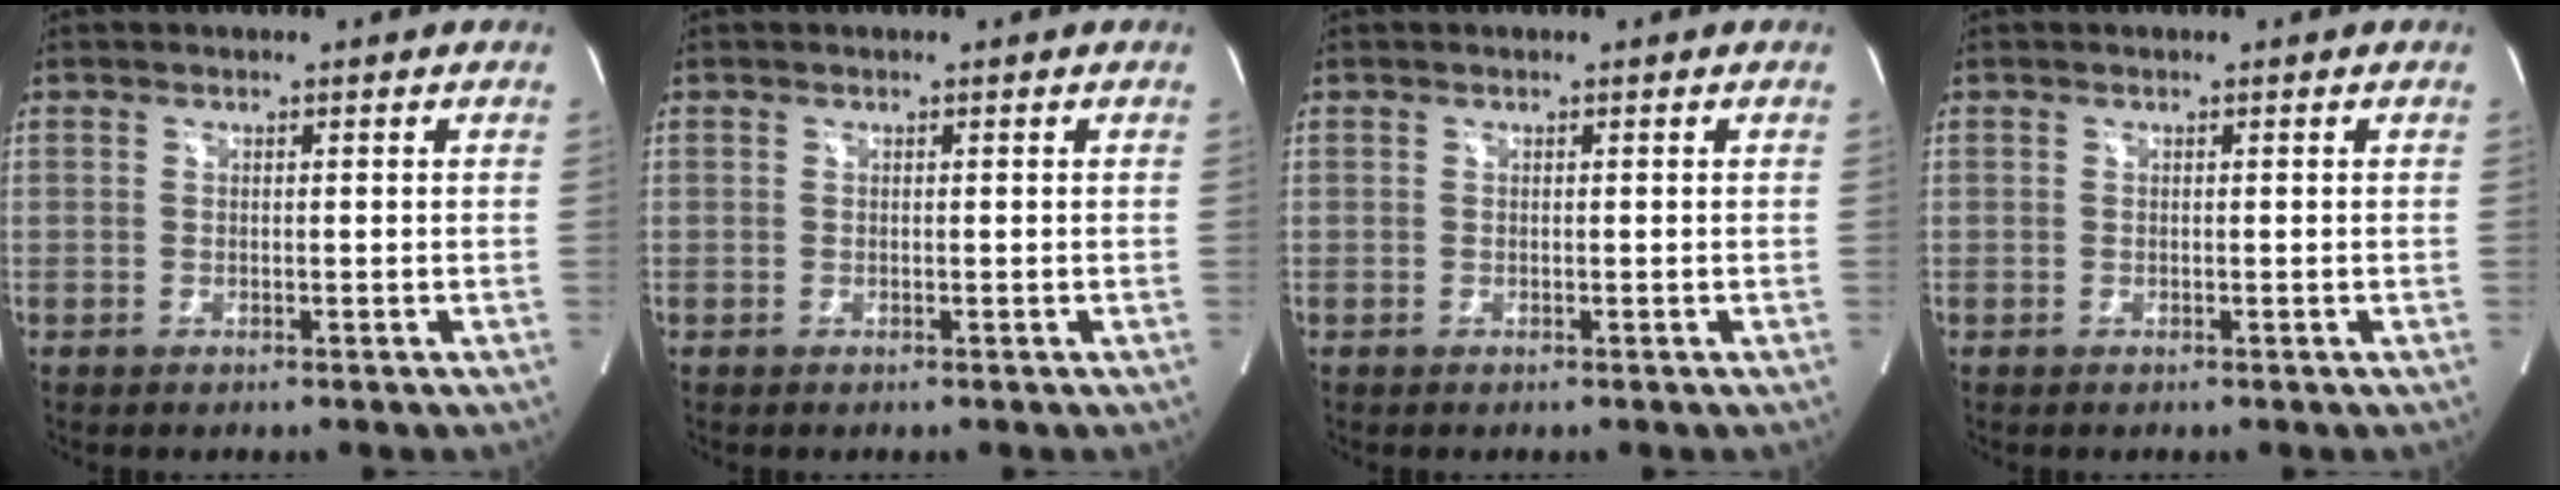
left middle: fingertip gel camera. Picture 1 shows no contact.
{"total": 0.0}
{"total": 0.0}
{"total": 0.0}